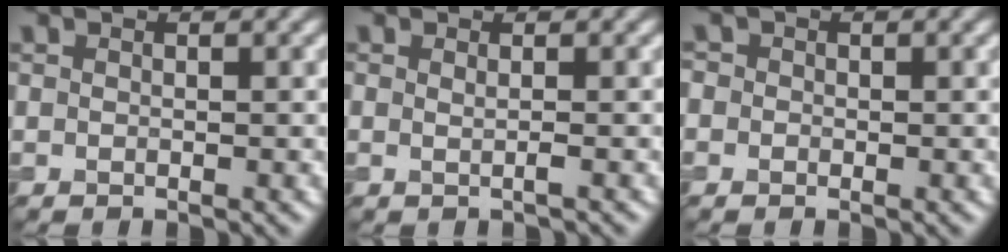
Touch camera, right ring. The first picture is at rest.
{"total": 0.8, "force": [0.1, 0.1, 0.7], "torque": [-0.013, 0.001, -0.002]}
{"total": 0.9, "force": [0.0, 0.9, 0.2], "torque": [-0.005, 0.004, -0.011]}